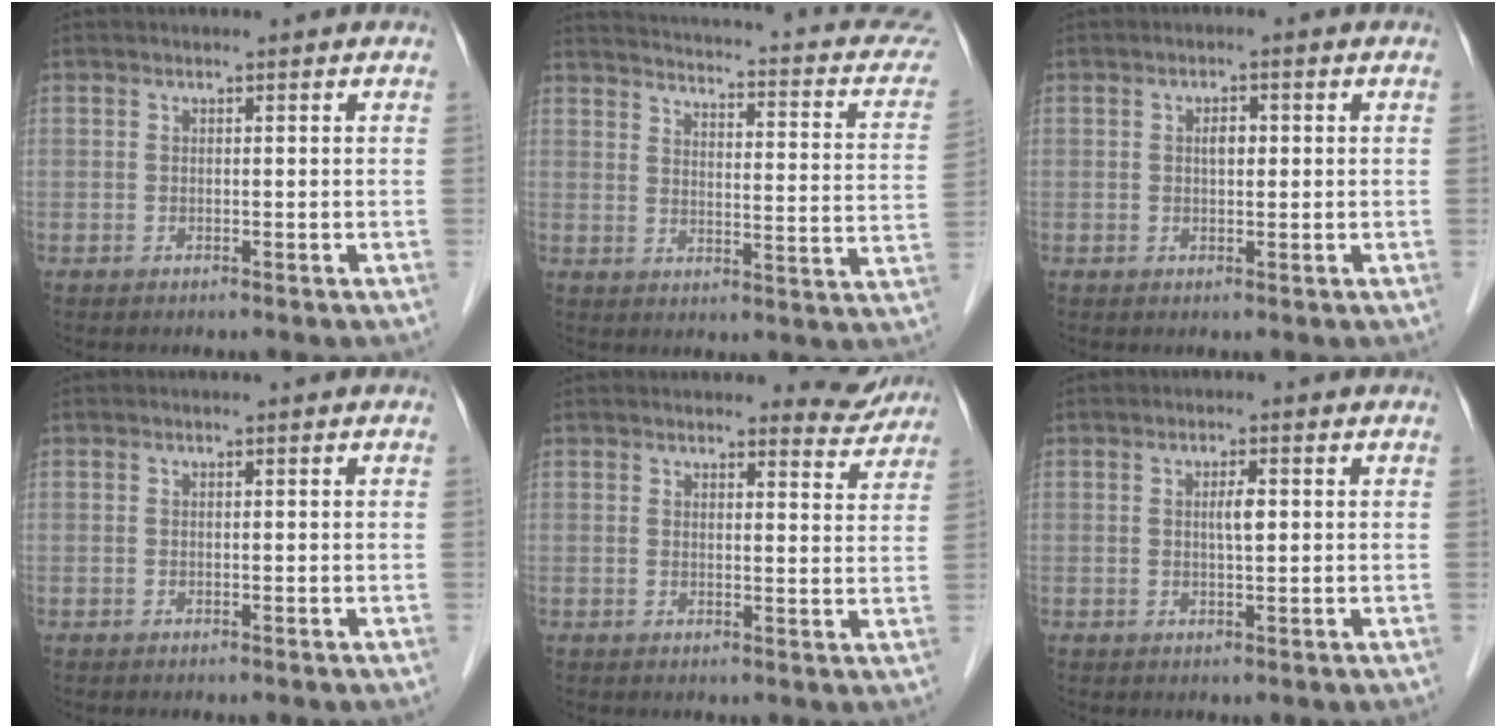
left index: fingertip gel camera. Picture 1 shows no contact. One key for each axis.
{"total": 16.7, "fx": 12.7, "fy": 4.3, "fz": 10.0, "tx": -0.133, "ty": -0.016, "tz": 0.124}
{"total": 1.8, "fx": 0.3, "fy": 0.8, "fz": 1.6, "tx": -0.026, "ty": 0.003, "tz": 0.005}
{"total": 0.0}
{"total": 4.5, "fx": 4.4, "fy": 0.7, "fz": -0.1, "tx": 0.008, "ty": -0.023, "tz": 0.038}
{"total": 2.1, "fx": 0.3, "fy": 0.3, "fz": 2.0, "tx": -0.034, "ty": 0.001, "tz": 0.006}